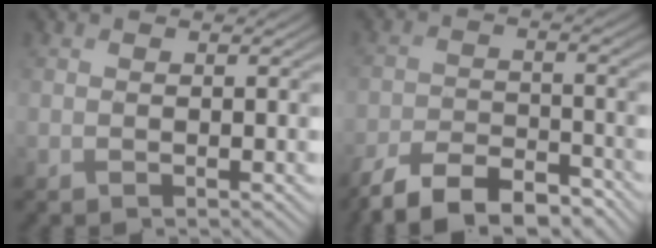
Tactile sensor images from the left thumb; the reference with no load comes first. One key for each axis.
{"total": 8.7, "fx": -7.2, "fy": 3.2, "fz": 3.8, "tx": -0.060, "ty": -0.004, "tz": -0.137}